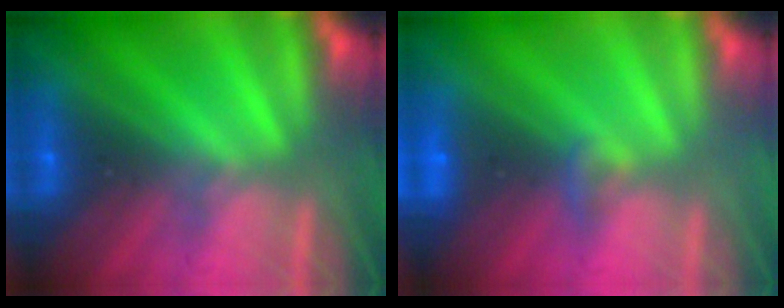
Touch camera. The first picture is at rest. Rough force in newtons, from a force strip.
{"total": 1.4}